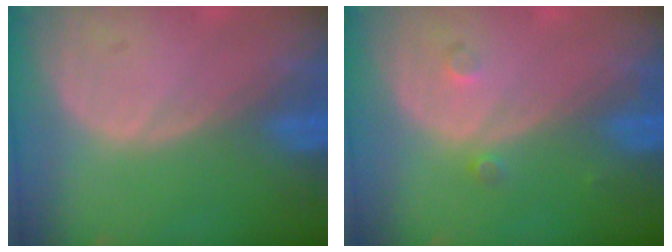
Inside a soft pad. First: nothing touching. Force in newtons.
{"total": 1.5, "press": 1.2, "slide": 0.8}